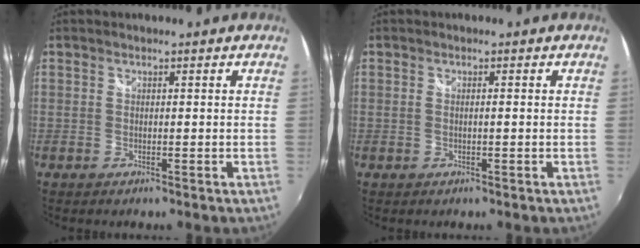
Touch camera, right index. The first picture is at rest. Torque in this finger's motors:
{"motor_torque": [-0.22, 0.12, 0.00, -0.01]}